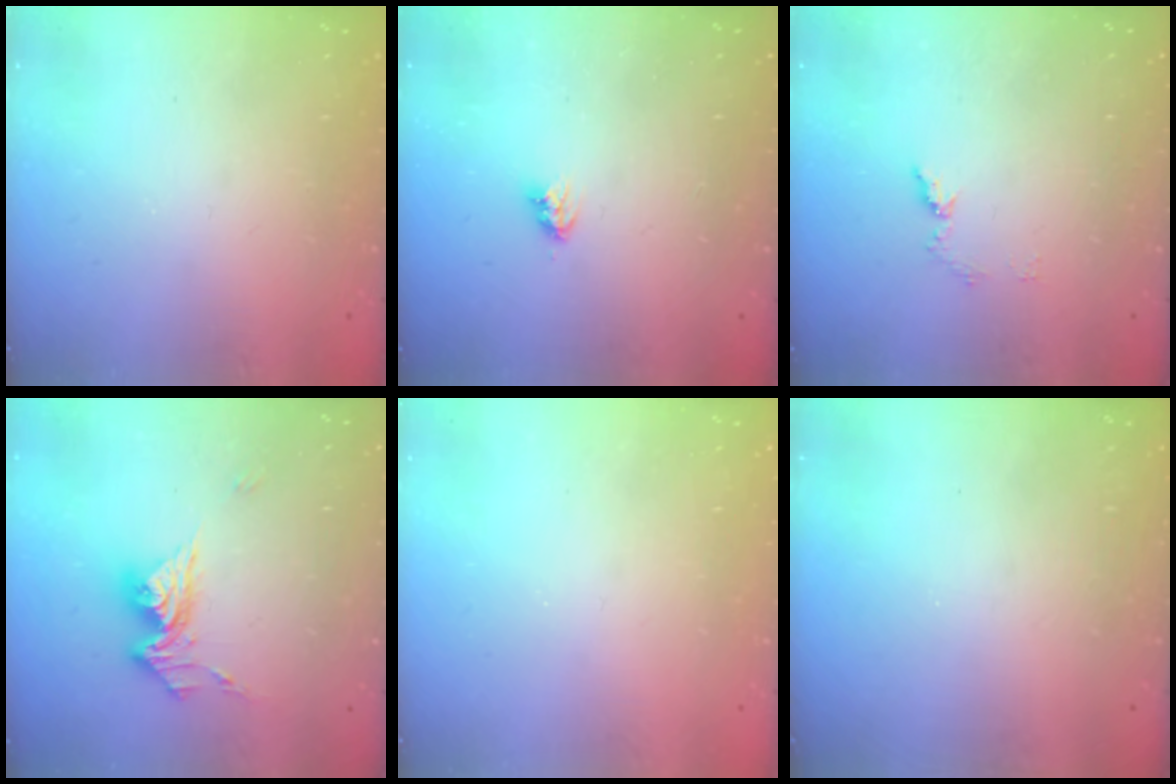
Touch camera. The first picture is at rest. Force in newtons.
{"total": 3.5, "press": 3.5, "slide": 0.4}
{"total": 6.4, "press": 6.4, "slide": 0.7}
{"total": 12.3, "press": 12.3, "slide": 1.4}
{"total": 0.0}
{"total": 0.0}